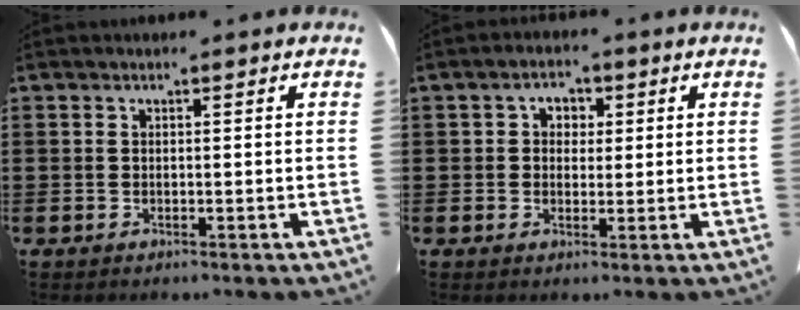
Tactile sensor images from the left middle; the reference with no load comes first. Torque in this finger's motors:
{"motor_torque": [0.46, 0.53, 0.06, 0.04]}